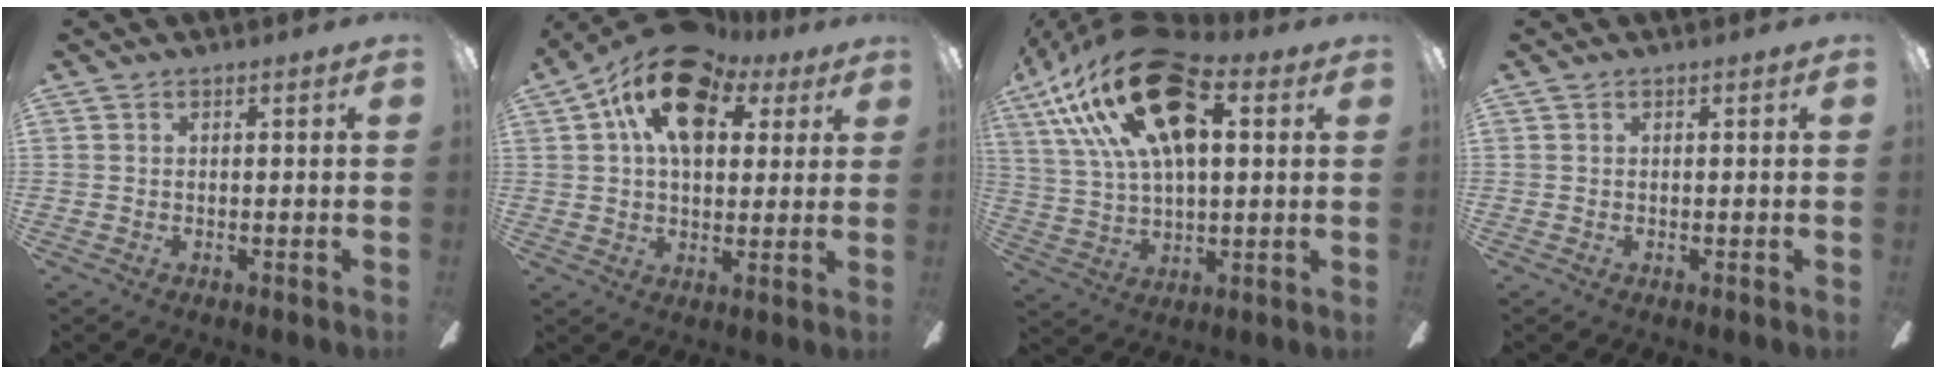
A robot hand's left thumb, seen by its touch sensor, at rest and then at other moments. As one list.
[{"total": 16.8, "force": [7.7, 10.1, 11.0], "torque": [-0.186, -0.011, 0.140]}, {"total": 26.5, "force": [12.0, 13.4, 19.5], "torque": [-0.366, -0.040, 0.206]}, {"total": 0.0}]